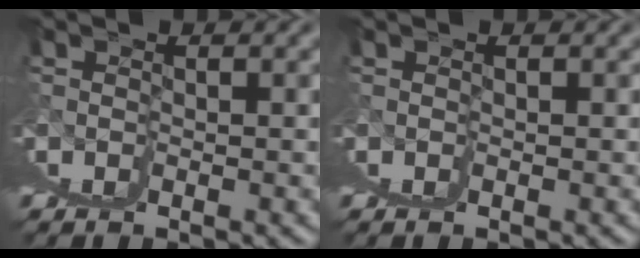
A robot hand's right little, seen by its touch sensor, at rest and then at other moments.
{"total": 0.0}